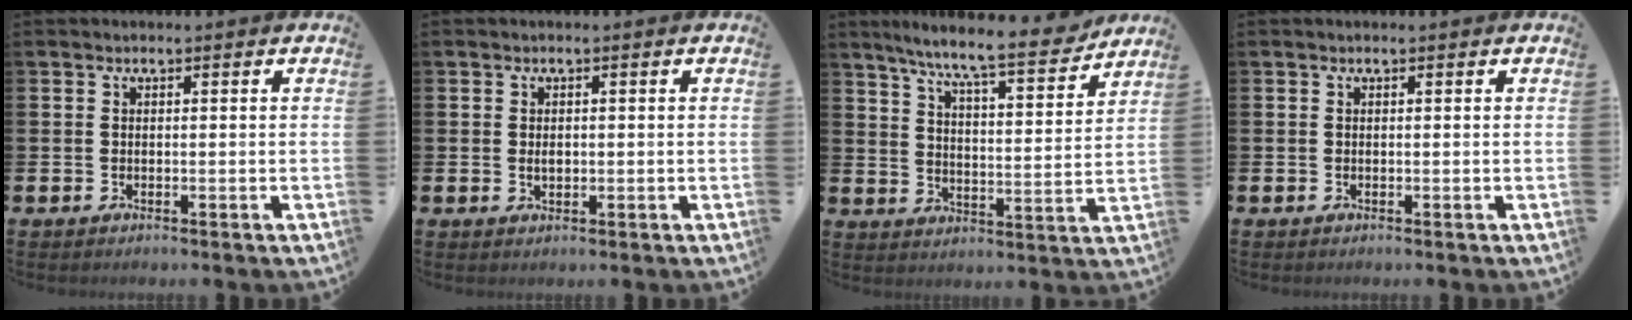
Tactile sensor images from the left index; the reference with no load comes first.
{"total": 1.1, "force": [0.1, 0.7, 0.9], "torque": [-0.006, 0.001, -0.002]}
{"total": 9.3, "force": [8.3, 0.4, 4.1], "torque": [-0.103, -0.050, 0.142]}
{"total": 0.0}